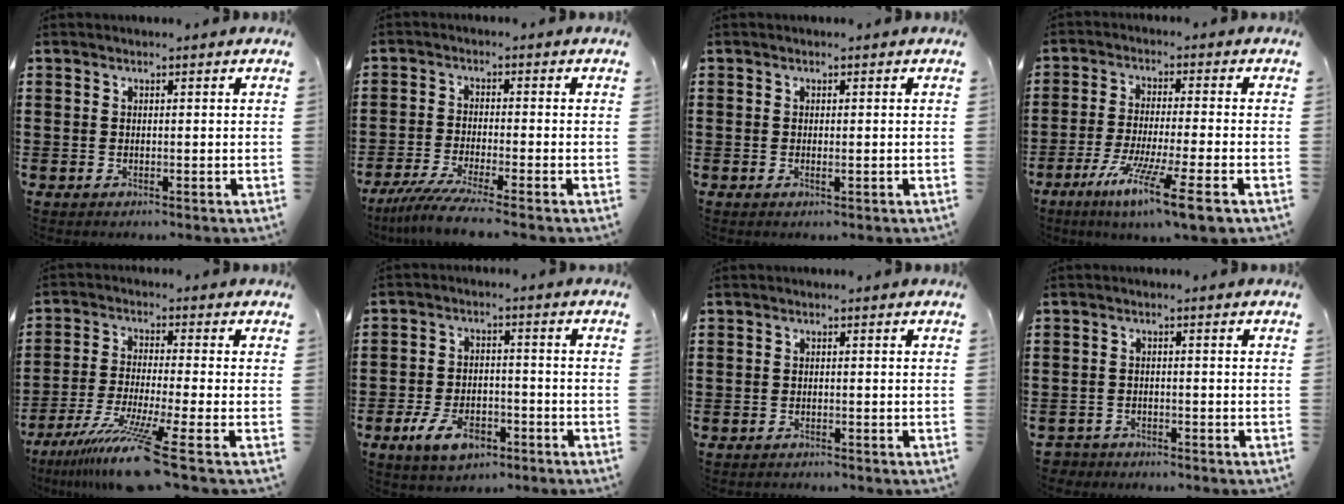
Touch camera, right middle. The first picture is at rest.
{"total": 4.9, "force": [-4.1, -0.3, 2.6], "torque": [-0.063, -0.020, -0.082]}
{"total": 0.6, "force": [-0.1, 0.1, 0.6], "torque": [-0.011, -0.003, -0.001]}
{"total": 10.0, "force": [-6.3, 0.3, 7.8], "torque": [-0.151, -0.011, -0.120]}
{"total": 10.6, "force": [-7.3, -0.8, 7.7], "torque": [-0.151, -0.018, -0.144]}
{"total": 6.4, "force": [-3.8, 3.0, 4.2], "torque": [-0.087, 0.007, -0.072]}
{"total": 0.7, "force": [-0.7, 0.2, -0.1], "torque": [0.000, 0.002, -0.016]}
{"total": 2.0, "force": [-1.9, 0.5, -0.2], "torque": [-0.003, -0.001, -0.044]}